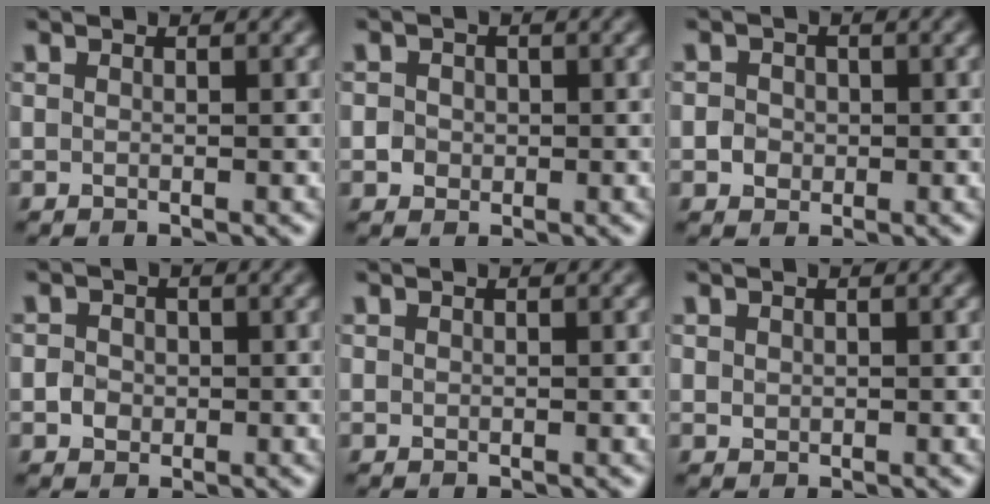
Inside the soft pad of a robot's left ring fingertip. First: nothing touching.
{"total": 1.9, "force": [0.2, 1.8, 0.7], "torque": [0.001, 0.003, -0.002]}
{"total": 2.1, "force": [0.0, 1.9, 0.8], "torque": [0.001, 0.004, -0.005]}
{"total": 1.6, "force": [-0.3, 1.5, 0.6], "torque": [-0.003, -0.004, -0.008]}
{"total": 0.0}
{"total": 0.7, "force": [0.3, 0.6, 0.2], "torque": [-0.003, -0.002, 0.009]}